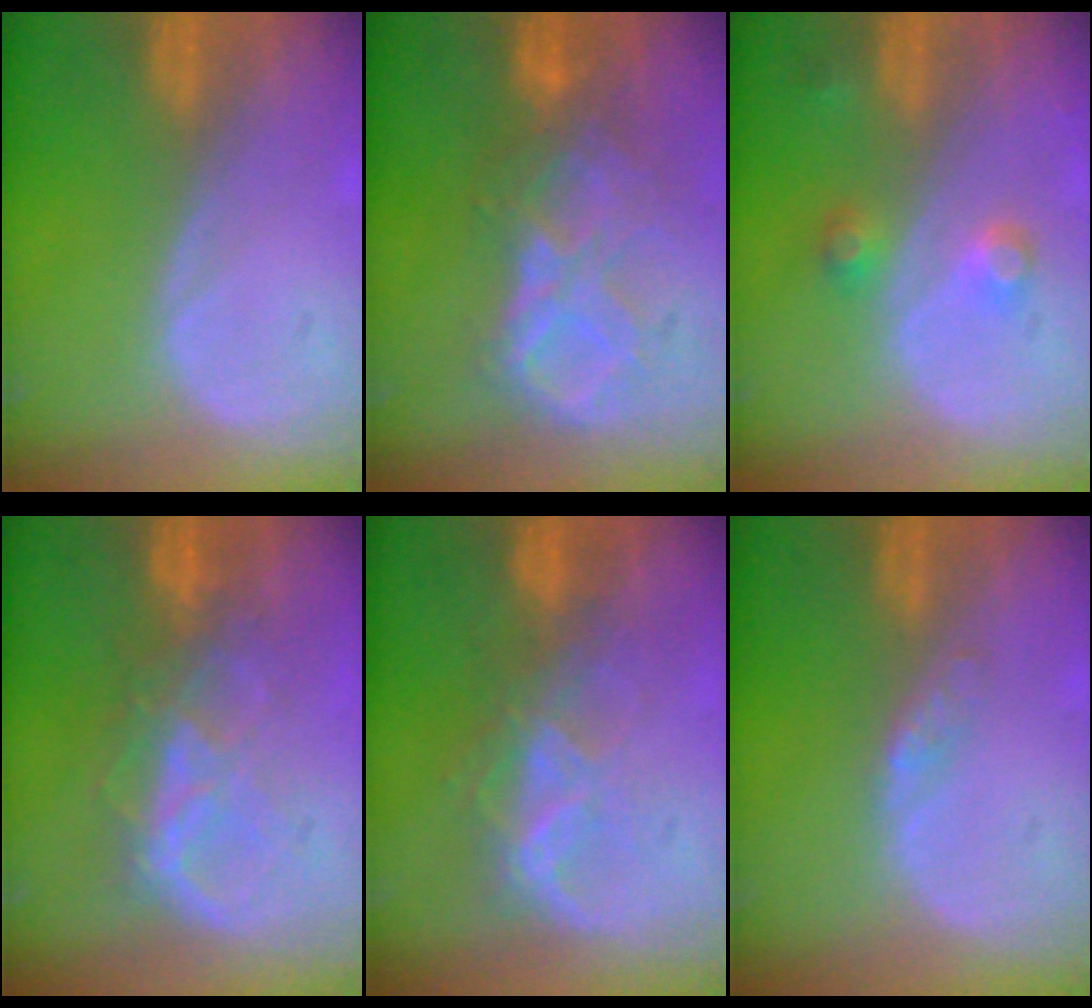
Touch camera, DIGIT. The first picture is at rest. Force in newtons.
{"total": 8.6, "press": 7.7, "slide": 3.8}
{"total": 3.5, "press": 3.4, "slide": 0.7}
{"total": 6.4, "press": 6.4, "slide": 0.8}
{"total": 6.7, "press": 6.0, "slide": 3.0}
{"total": 1.7, "press": 1.7, "slide": 0.2}